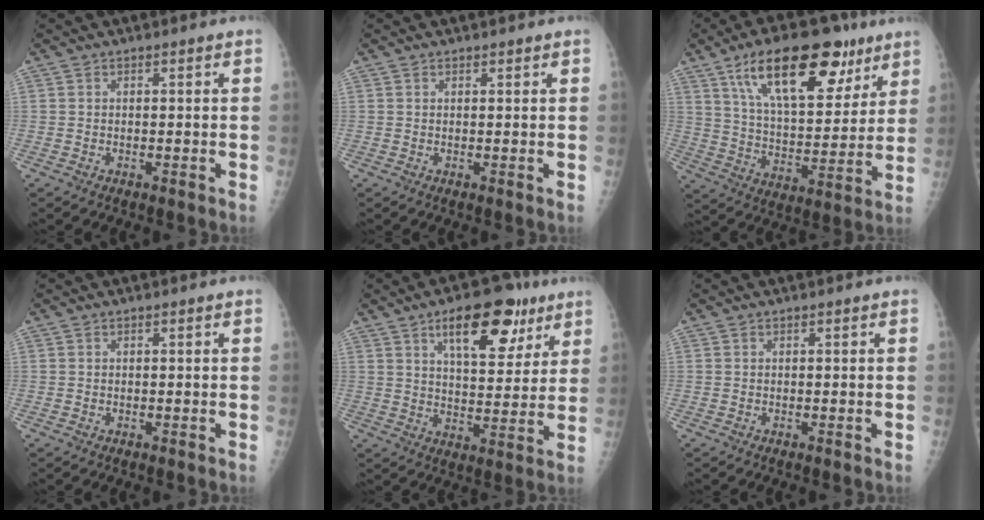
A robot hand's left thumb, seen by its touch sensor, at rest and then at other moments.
{"total": 0.5, "force": [0.4, 0.2, 0.2], "torque": [-0.003, -0.004, 0.006]}
{"total": 24.4, "force": [14.0, 10.5, 17.0], "torque": [-0.243, -0.037, 0.241]}
{"total": 0.0}
{"total": 15.3, "force": [8.3, 6.8, 10.8], "torque": [-0.117, -0.028, 0.125]}
{"total": 0.0}